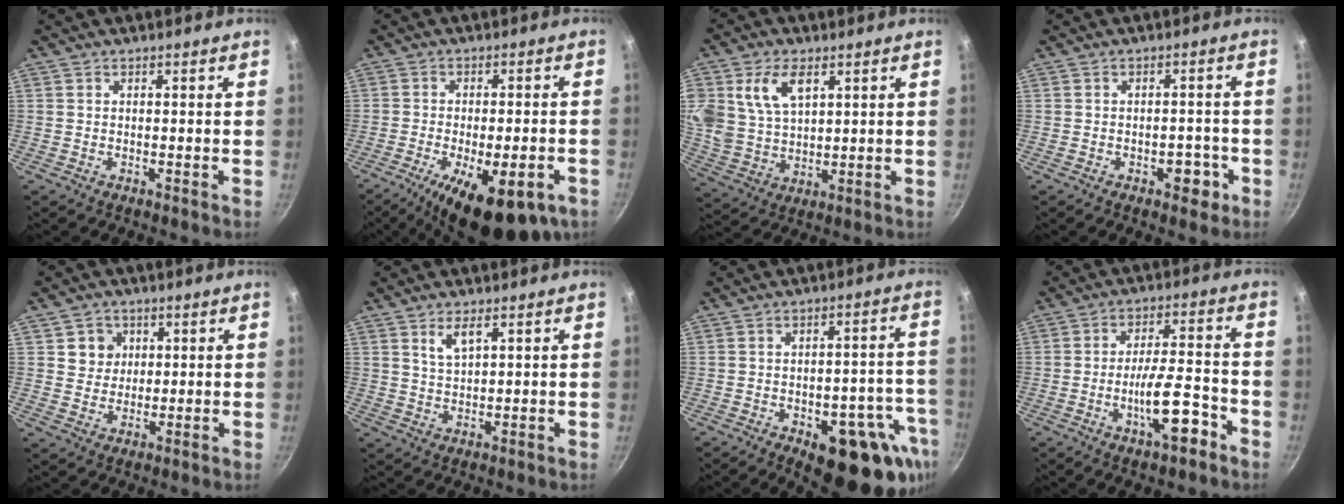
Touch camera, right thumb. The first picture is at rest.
{"total": 17.3, "force": [-8.0, 6.6, 13.8], "torque": [-0.194, 0.001, -0.109]}
{"total": 12.1, "force": [5.0, 7.7, 8.0], "torque": [-0.144, -0.018, 0.102]}
{"total": 4.2, "force": [-1.9, 2.6, 2.8], "torque": [-0.013, 0.017, -0.021]}
{"total": 4.6, "force": [1.2, 4.3, 1.2], "torque": [0.013, 0.002, 0.016]}
{"total": 4.1, "force": [2.1, 1.6, 3.1], "torque": [-0.055, -0.008, 0.045]}
{"total": 18.5, "force": [-8.6, 8.2, 14.2], "torque": [-0.108, 0.026, -0.105]}
{"total": 10.5, "force": [-4.9, 3.0, 8.7], "torque": [-0.128, 0.035, -0.078]}